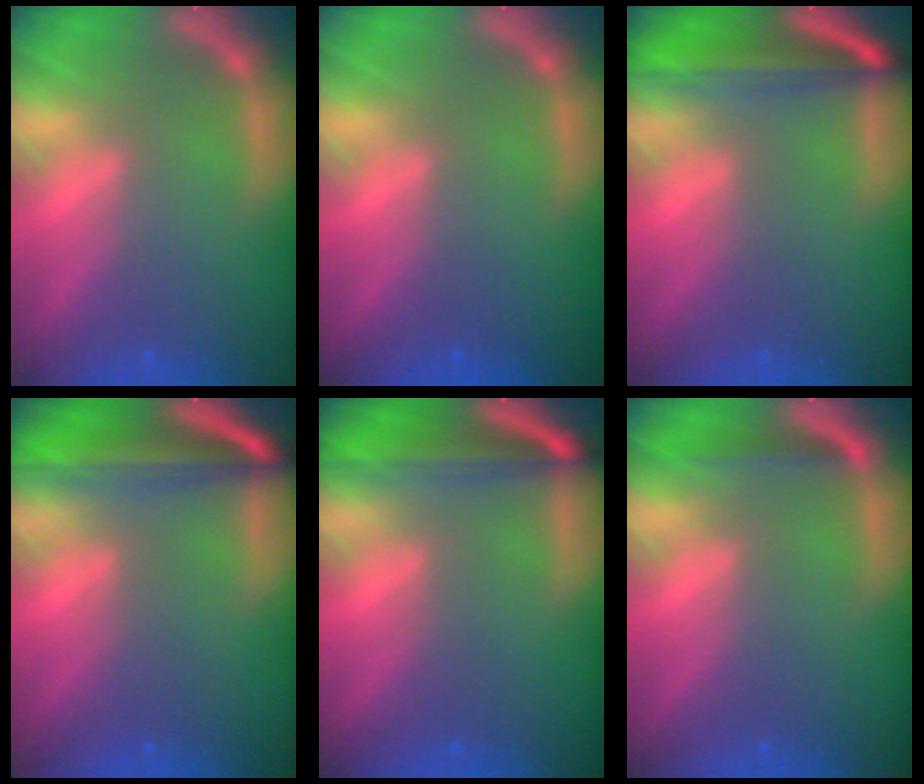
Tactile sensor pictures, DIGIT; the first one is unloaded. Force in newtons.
{"total": 0.0}
{"total": 7.6}
{"total": 8.5}
{"total": 6.5}
{"total": 1.9}